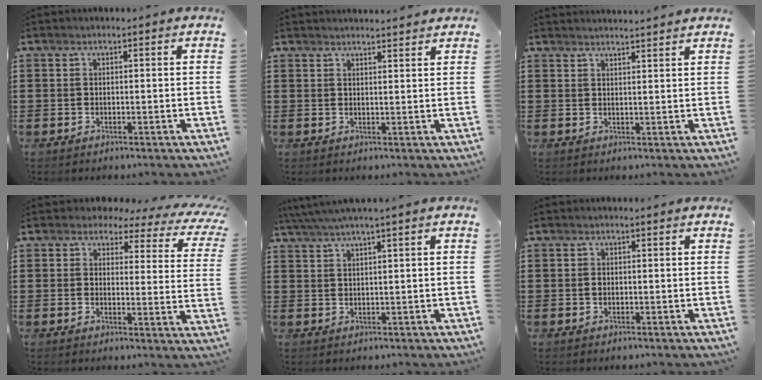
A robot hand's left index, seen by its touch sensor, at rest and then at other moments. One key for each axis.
{"total": 1.8, "fx": 1.7, "fy": -0.1, "fz": 0.0, "tx": -0.005, "ty": 0.000, "tz": 0.034}
{"total": 2.1, "fx": 2.0, "fy": -0.4, "fz": 0.1, "tx": -0.005, "ty": -0.004, "tz": 0.040}
{"total": 3.1, "fx": 2.3, "fy": 1.4, "fz": 1.4, "tx": -0.044, "ty": -0.012, "tz": 0.036}
{"total": 2.3, "fx": 1.5, "fy": -0.4, "fz": 1.7, "tx": -0.033, "ty": 0.001, "tz": 0.027}
{"total": 0.7, "fx": 0.0, "fy": 0.5, "fz": 0.4, "tx": -0.012, "ty": 0.001, "tz": -0.001}